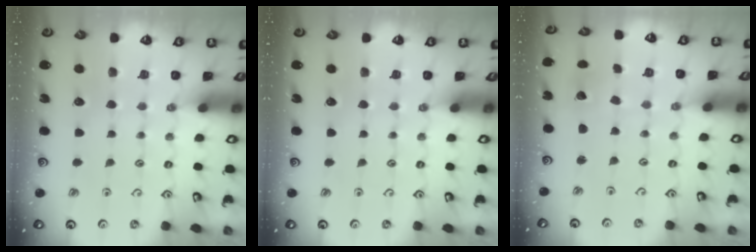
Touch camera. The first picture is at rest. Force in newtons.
{"total": 0.0}
{"total": 2.2, "press": 2.2, "slide": 0.1}